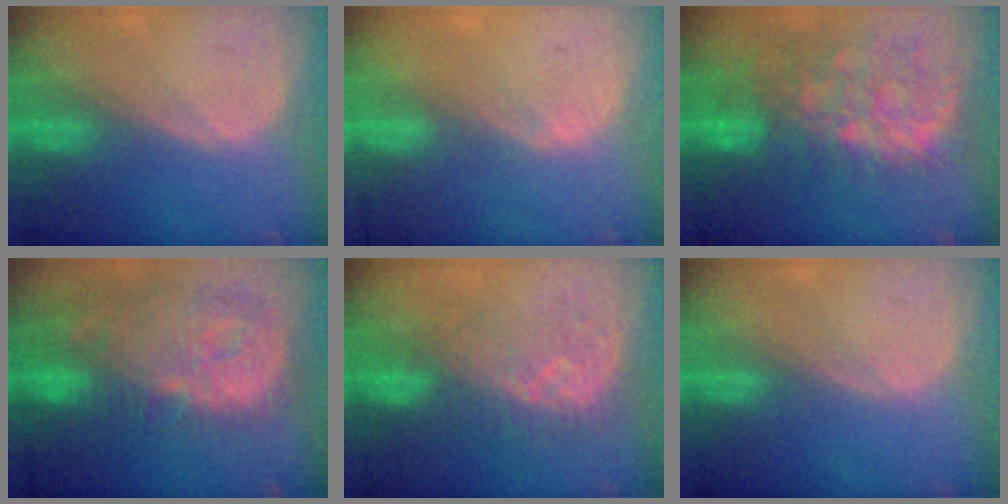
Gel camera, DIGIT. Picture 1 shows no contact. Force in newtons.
{"total": 0.7, "press": 0.7, "slide": 0.3}
{"total": 11.2, "press": 9.7, "slide": 5.5}
{"total": 14.1, "press": 12.4, "slide": 6.9}
{"total": 7.8, "press": 7.5, "slide": 2.0}
{"total": 0.0}